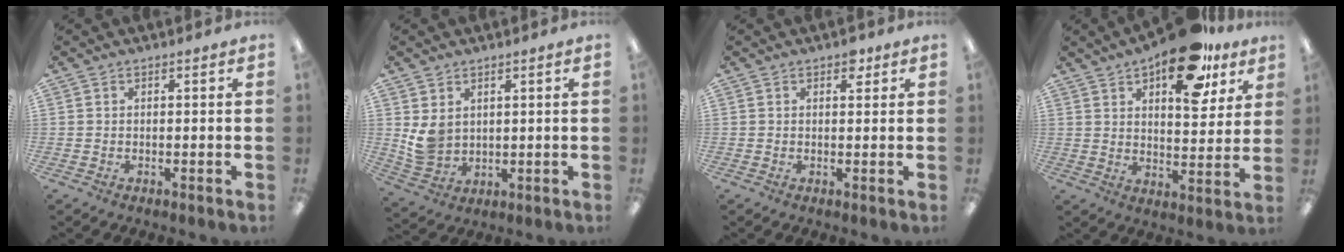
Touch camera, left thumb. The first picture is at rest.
{"total": 5.8, "force": [2.5, 4.5, 2.7], "torque": [-0.056, -0.006, 0.050]}
{"total": 2.7, "force": [1.6, 1.5, 1.6], "torque": [-0.010, -0.006, 0.022]}
{"total": 18.3, "force": [11.3, 8.2, 11.8], "torque": [-0.155, -0.054, 0.183]}